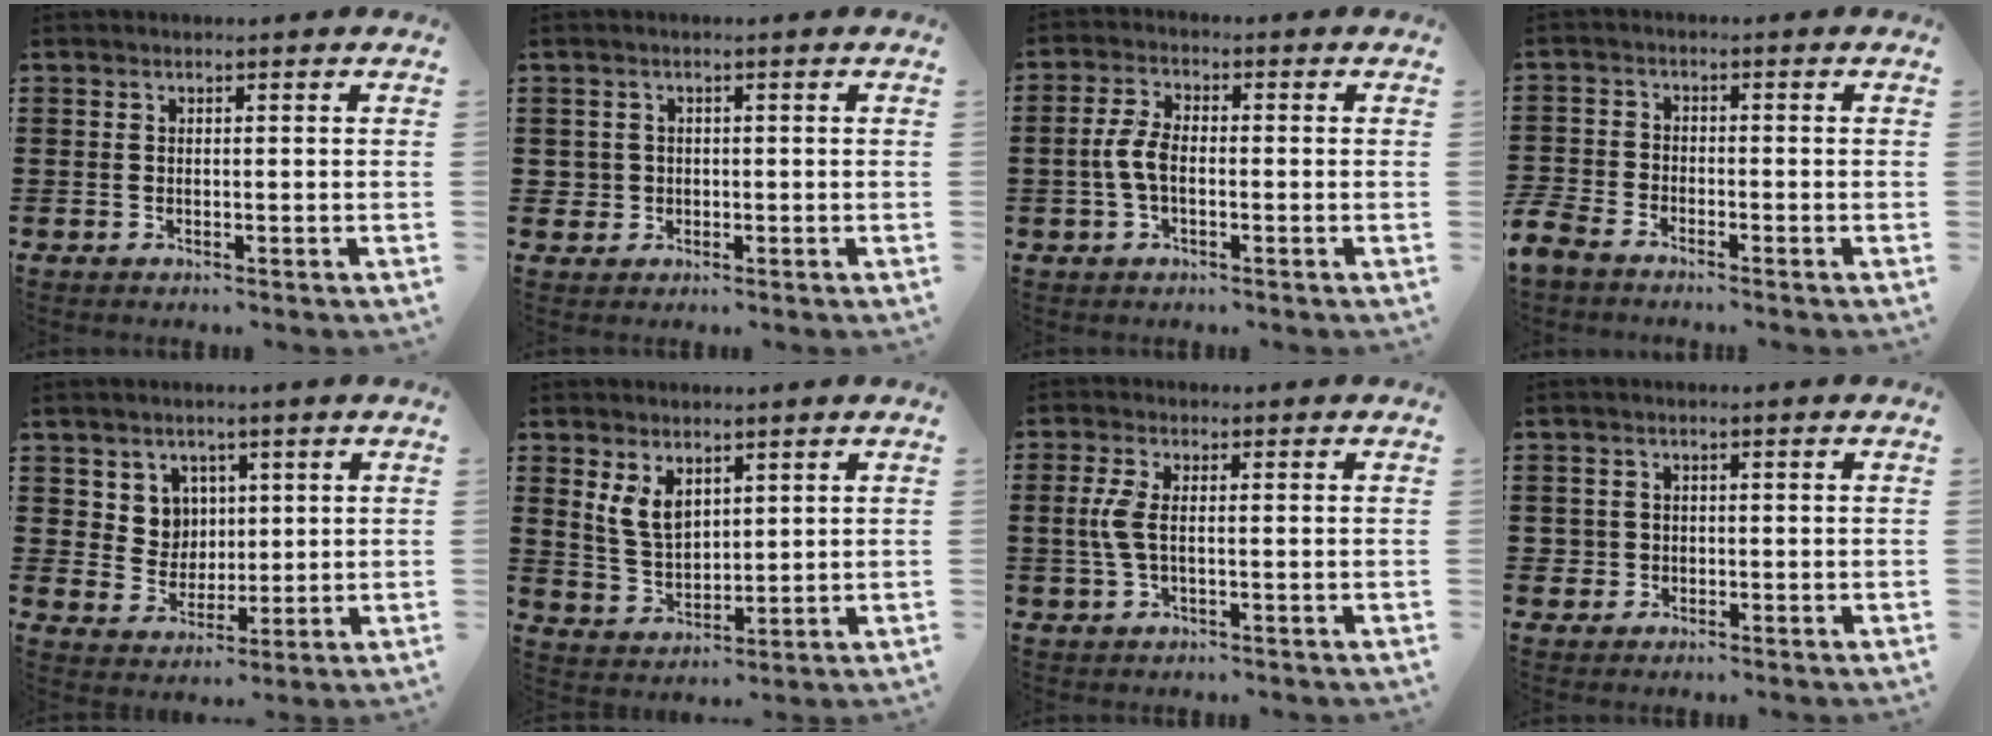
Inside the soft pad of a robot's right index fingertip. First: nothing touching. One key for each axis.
{"total": 1.6, "fx": -0.3, "fy": 1.6, "fz": 0.0, "tx": -0.008, "ty": 0.005, "tz": -0.010}
{"total": 4.4, "fx": -0.9, "fy": 2.0, "fz": 3.8, "tx": -0.104, "ty": -0.007, "tz": -0.027}
{"total": 3.2, "fx": -3.1, "fy": 0.7, "fz": 0.4, "tx": -0.031, "ty": -0.003, "tz": -0.073}
{"total": 5.4, "fx": 2.5, "fy": 4.7, "fz": 0.9, "tx": -0.035, "ty": 0.006, "tz": 0.045}
{"total": 5.1, "fx": 2.7, "fy": 3.0, "fz": 3.2, "tx": -0.080, "ty": 0.003, "tz": 0.047}
{"total": 3.8, "fx": -0.1, "fy": 1.2, "fz": 3.6, "tx": -0.097, "ty": -0.010, "tz": -0.011}
{"total": 1.6, "fx": -0.4, "fy": 1.5, "fz": 0.0, "tx": -0.006, "ty": 0.006, "tz": -0.012}